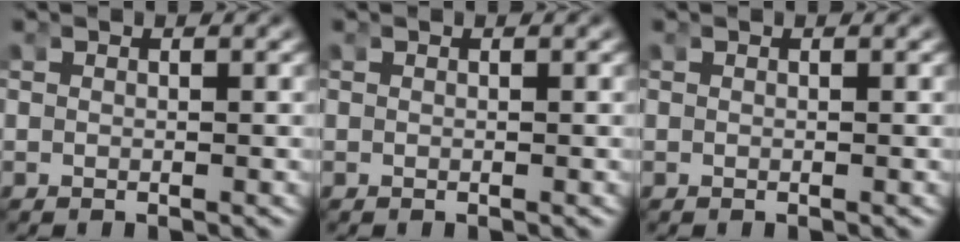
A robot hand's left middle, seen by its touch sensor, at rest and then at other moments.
{"total": 0.0}
{"total": 0.0}